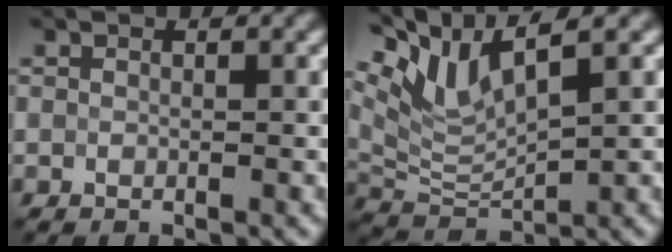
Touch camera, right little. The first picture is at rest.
{"total": 6.4, "force": [4.3, 1.7, 4.4], "torque": [-0.101, 0.007, 0.086]}